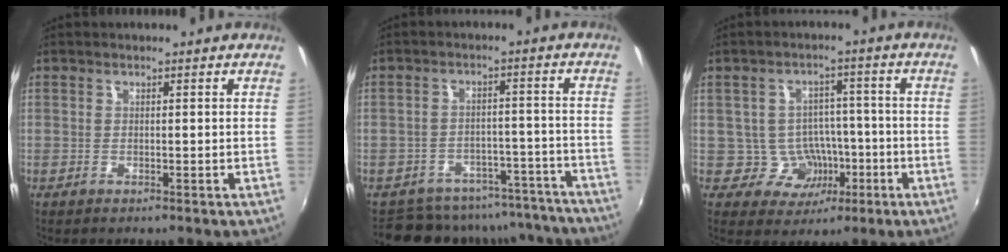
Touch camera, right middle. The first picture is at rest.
{"total": 13.7, "force": [-12.5, 5.1, 2.4], "torque": [-0.036, 0.029, -0.151]}
{"total": 7.2, "force": [-2.4, 6.6, 1.7], "torque": [-0.041, 0.023, -0.019]}